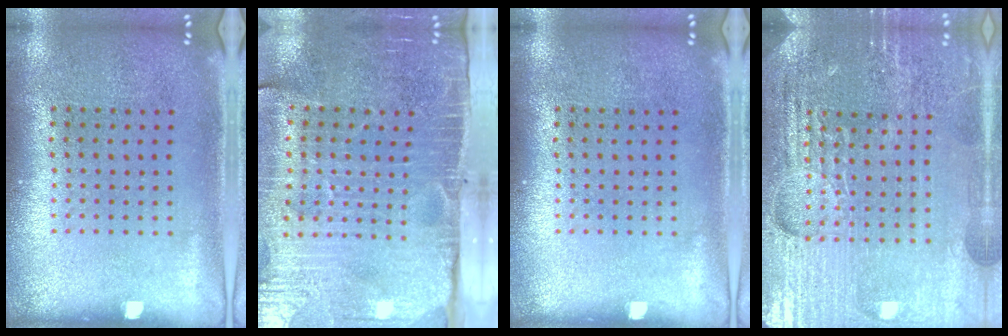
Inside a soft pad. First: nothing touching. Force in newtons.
{"total": 4.5, "press": 3.9, "slide": 2.4}
{"total": 0.0}
{"total": 4.9, "press": 4.6, "slide": 1.6}